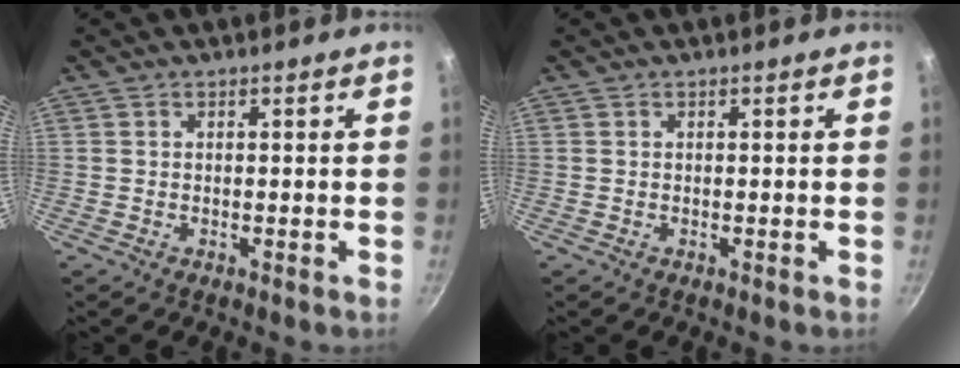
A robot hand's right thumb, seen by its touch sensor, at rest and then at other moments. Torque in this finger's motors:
{"motor_torque": [0.00, 0.00, 0.04, -0.04, 0.03]}